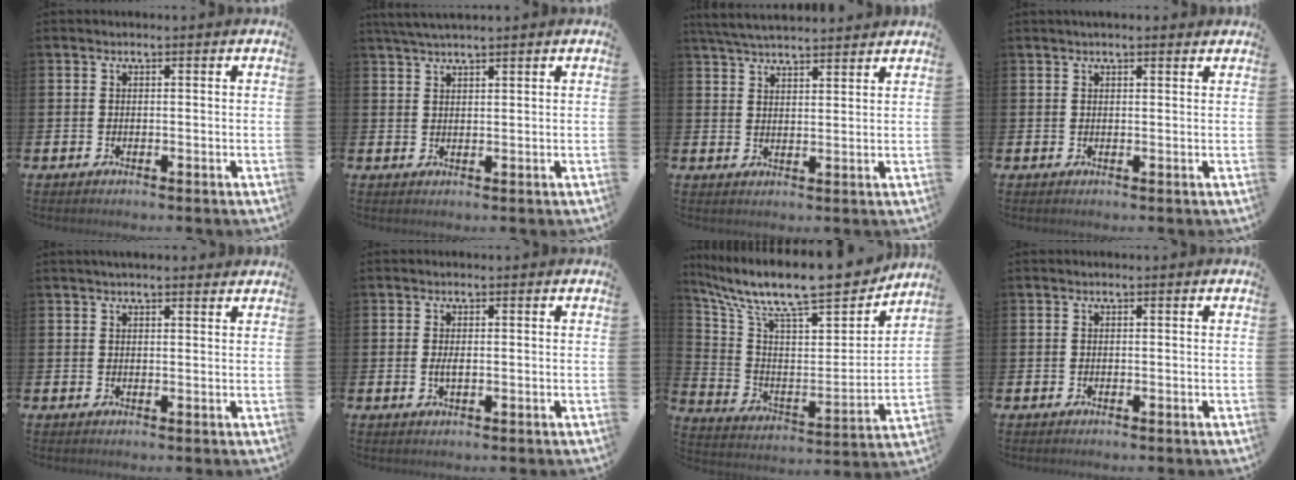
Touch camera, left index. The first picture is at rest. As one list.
[{"total": 2.8, "force": [2.6, 0.1, 1.0], "torque": [-0.029, 0.000, 0.049]}, {"total": 4.5, "force": [4.4, 0.3, 0.9], "torque": [-0.033, -0.016, 0.081]}, {"total": 1.4, "force": [1.3, 0.2, 0.5], "torque": [0.001, -0.001, 0.022]}, {"total": 2.1, "force": [2.1, 0.3, 0.5], "torque": [-0.002, -0.007, 0.035]}, {"total": 1.4, "force": [0.0, 0.5, 1.3], "torque": [-0.023, 0.002, -0.003]}, {"total": 12.7, "force": [10.8, 2.9, 6.0], "torque": [-0.138, -0.083, 0.179]}, {"total": 0.0}]